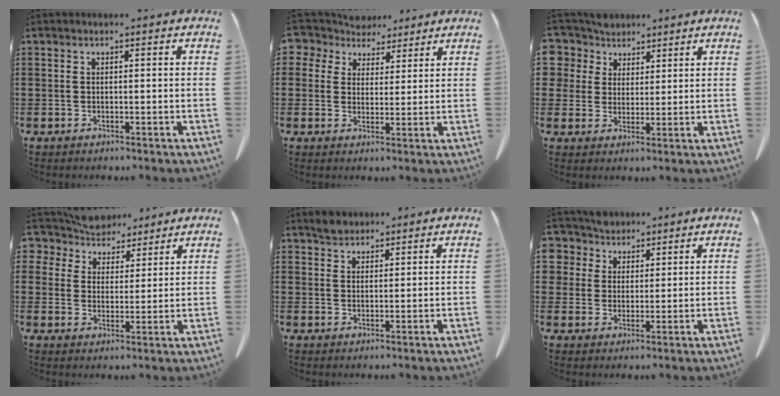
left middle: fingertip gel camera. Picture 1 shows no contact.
{"total": 5.3, "force": [4.2, 3.2, 0.5], "torque": [-0.039, -0.012, 0.077]}
{"total": 5.3, "force": [3.6, 4.0, -0.1], "torque": [-0.031, -0.006, 0.066]}
{"total": 6.5, "force": [6.0, 2.5, 0.1], "torque": [-0.039, -0.031, 0.113]}
{"total": 2.3, "force": [2.1, 0.9, 0.3], "torque": [-0.010, 0.003, 0.042]}
{"total": 5.0, "force": [3.6, 3.4, -0.3], "torque": [-0.025, -0.006, 0.066]}